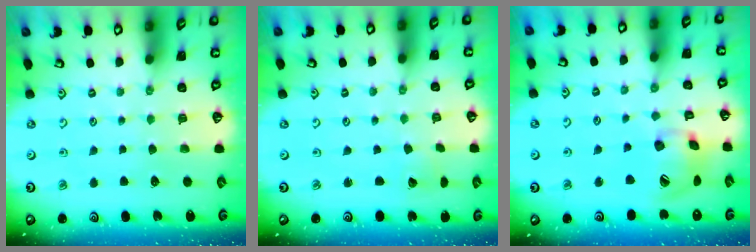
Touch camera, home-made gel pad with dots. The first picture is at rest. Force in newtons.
{"total": 2.3, "press": 2.3, "slide": 0.1}
{"total": 16.1, "press": 15.9, "slide": 2.3}